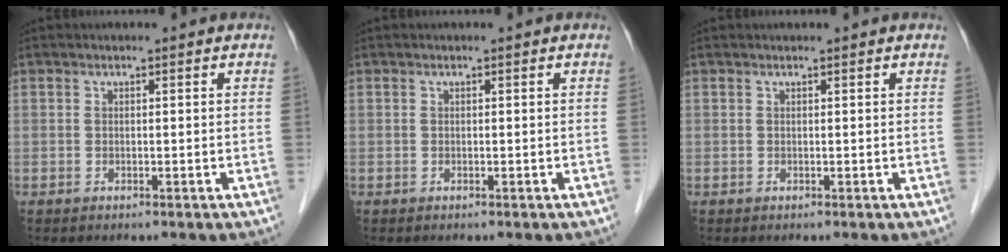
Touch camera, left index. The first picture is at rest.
{"total": 0.0}
{"total": 0.6, "force": [0.6, 0.0, 0.2], "torque": [-0.004, 0.009, 0.010]}